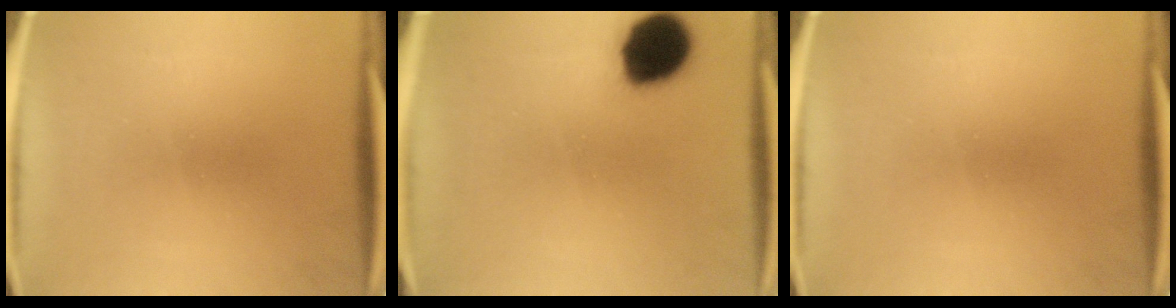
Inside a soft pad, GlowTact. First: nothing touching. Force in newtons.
{"total": 13.9}
{"total": 0.0}